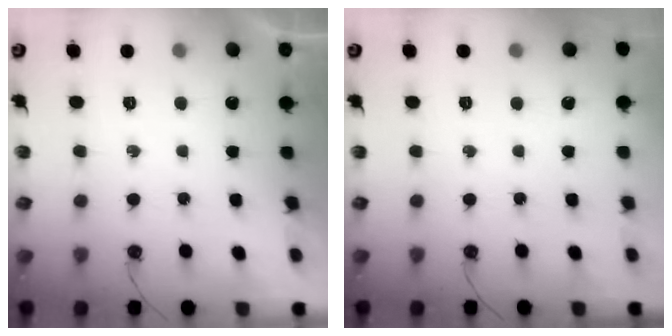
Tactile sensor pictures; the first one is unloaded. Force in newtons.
{"total": 0.0}